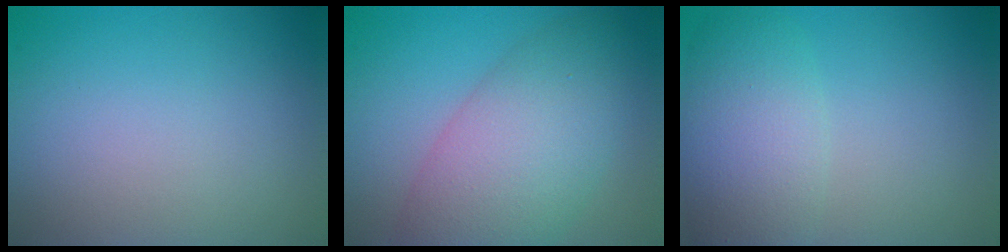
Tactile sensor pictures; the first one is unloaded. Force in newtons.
{"total": 8.0, "press": 8.0, "slide": 0.5}
{"total": 5.3, "press": 5.3, "slide": 0.1}